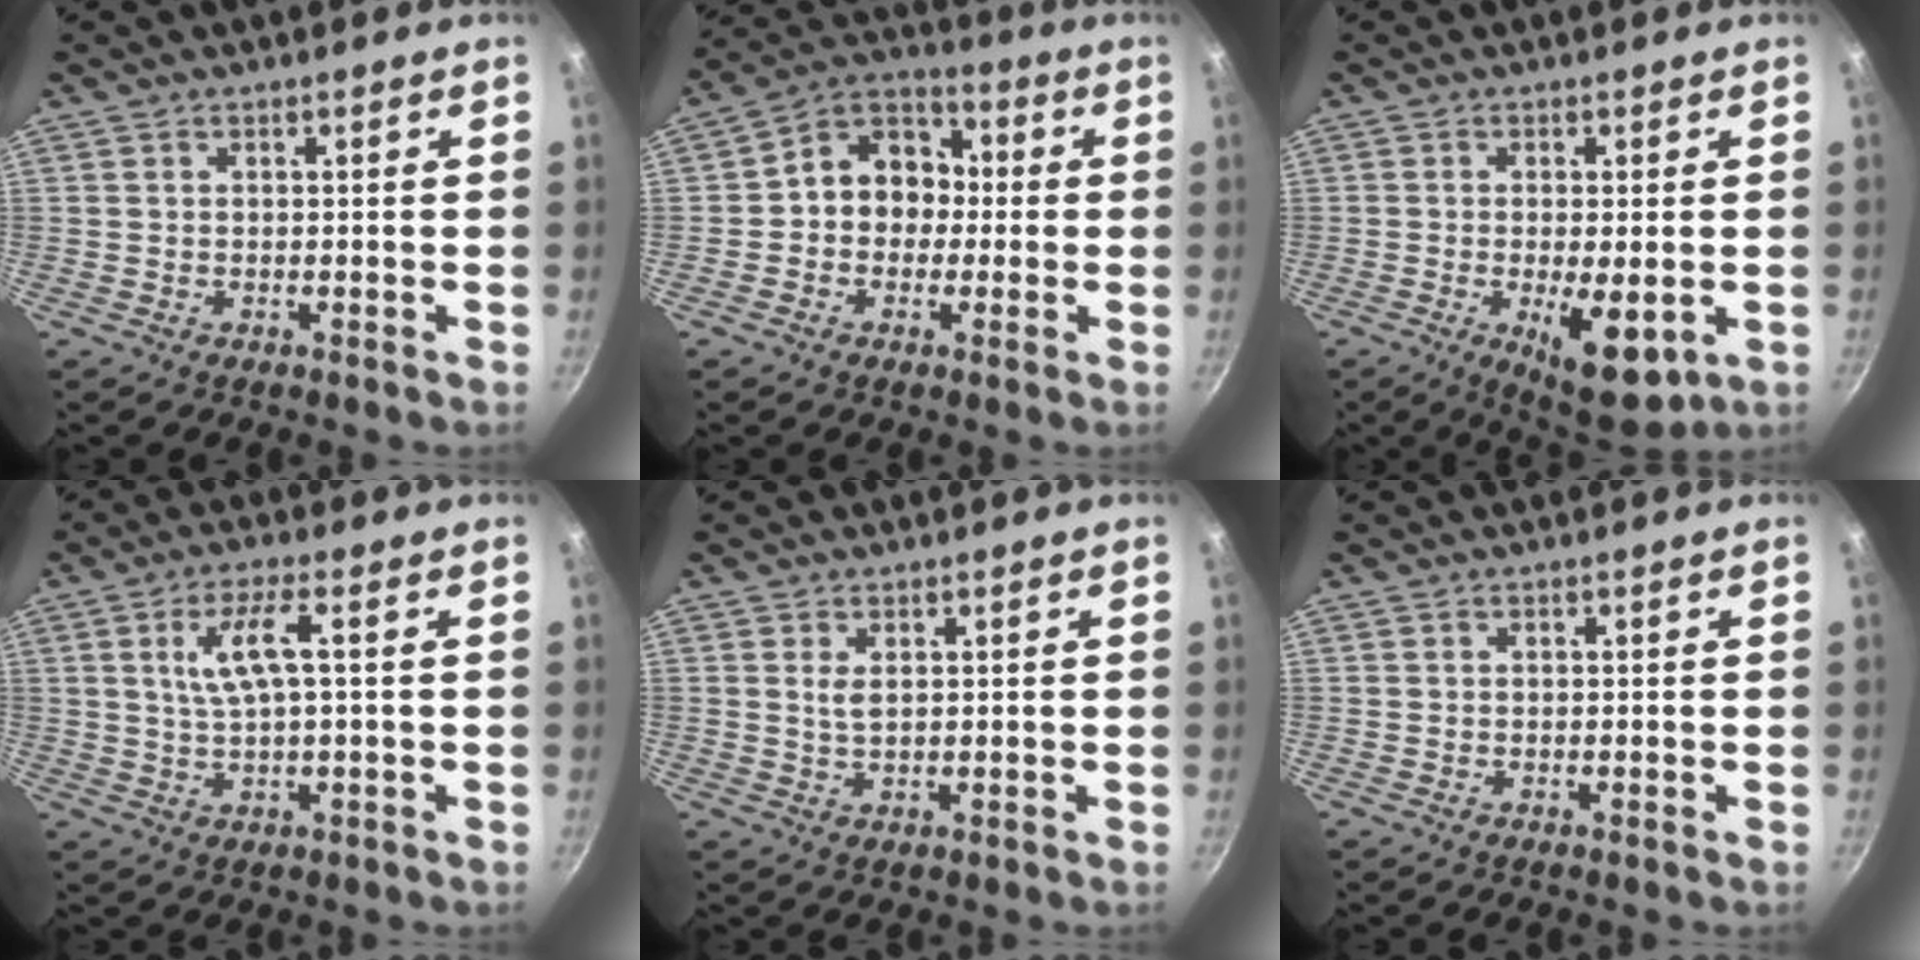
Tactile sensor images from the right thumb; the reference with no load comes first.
{"total": 10.8, "force": [-0.3, 9.2, 5.8], "torque": [-0.042, 0.036, -0.028]}
{"total": 9.9, "force": [-2.4, 3.6, 8.9], "torque": [-0.126, -0.005, -0.023]}
{"total": 6.9, "force": [1.2, 1.6, 6.6], "torque": [-0.139, 0.008, 0.028]}
{"total": 2.2, "force": [0.7, 1.1, 1.8], "torque": [-0.033, -0.005, 0.015]}
{"total": 0.0}